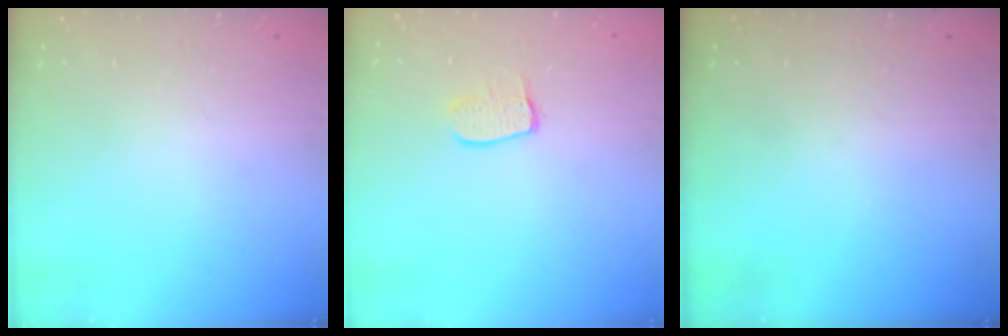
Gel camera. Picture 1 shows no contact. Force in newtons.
{"total": 7.5, "press": 7.5, "slide": 0.6}
{"total": 0.0}